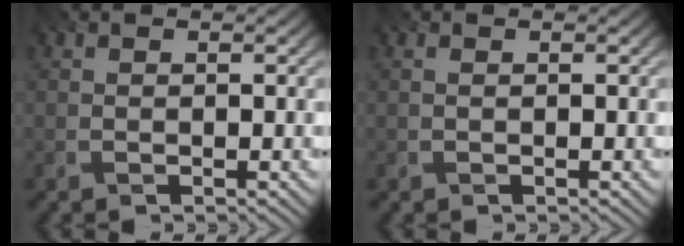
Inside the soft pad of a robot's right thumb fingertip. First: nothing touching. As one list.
[{"total": 0.0}]